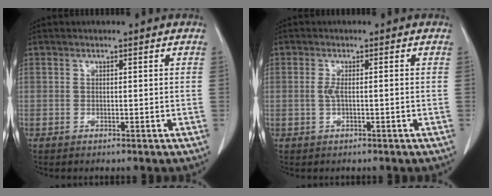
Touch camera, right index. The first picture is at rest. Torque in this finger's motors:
{"motor_torque": [-0.04, 0.00, 0.02, 0.01]}